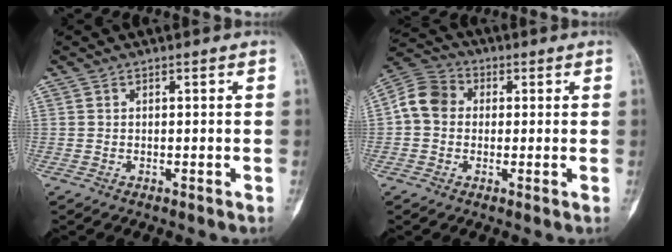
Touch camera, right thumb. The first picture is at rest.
{"total": 7.9, "force": [0.4, 6.6, 4.3], "torque": [-0.071, 0.024, -0.005]}